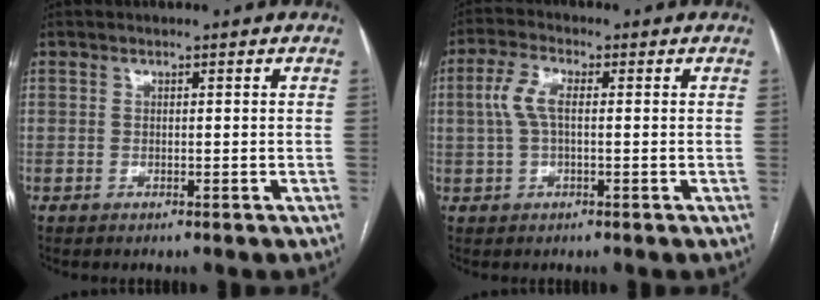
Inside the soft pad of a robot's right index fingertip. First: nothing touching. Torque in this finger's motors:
{"motor_torque": [0.76, 0.28, 0.45, 0.10]}